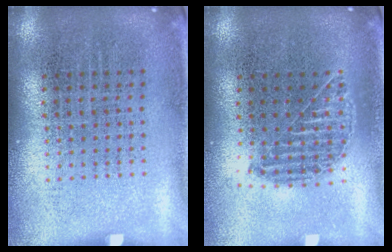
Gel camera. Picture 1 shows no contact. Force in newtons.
{"total": 1.0, "press": 0.9, "slide": 0.3}